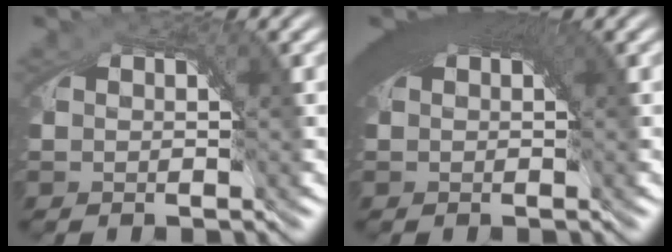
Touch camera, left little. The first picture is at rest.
{"total": 5.8, "force": [1.9, 2.0, 5.1], "torque": [-0.059, 0.018, 0.020]}